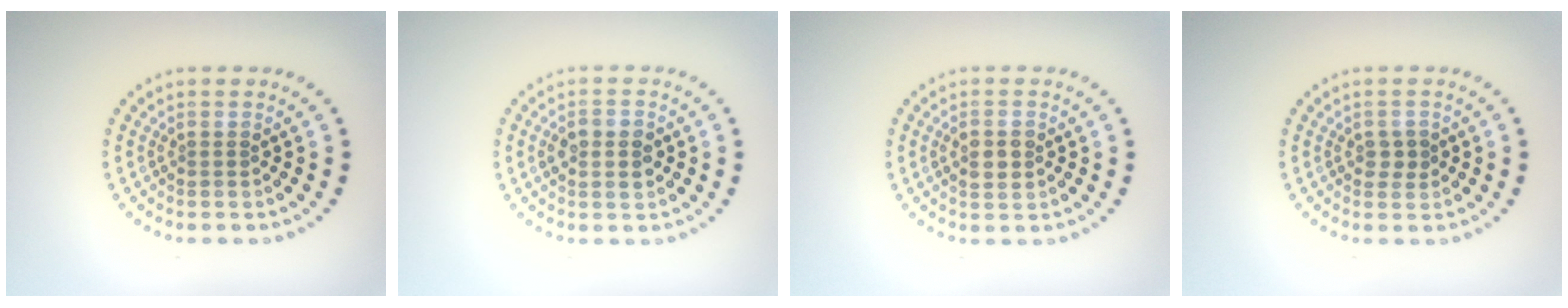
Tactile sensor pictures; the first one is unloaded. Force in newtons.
{"total": 2.6, "press": 2.6, "slide": 0.2}
{"total": 1.9, "press": 1.9, "slide": 0.1}
{"total": 1.5, "press": 1.4, "slide": 0.2}